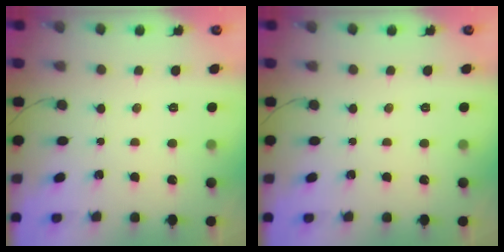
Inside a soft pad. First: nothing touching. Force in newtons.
{"total": 0.0}